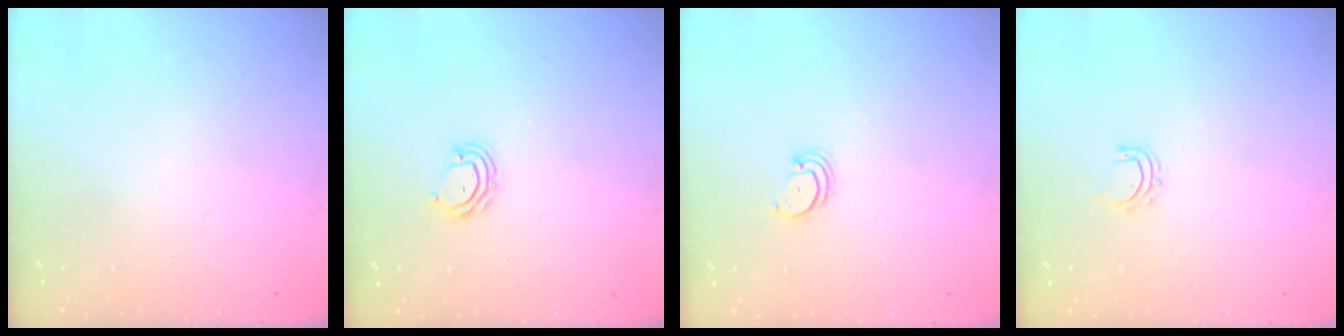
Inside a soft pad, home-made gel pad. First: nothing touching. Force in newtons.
{"total": 6.1, "press": 6.1, "slide": 0.5}
{"total": 2.2, "press": 2.2, "slide": 0.2}
{"total": 4.8, "press": 4.7, "slide": 0.7}